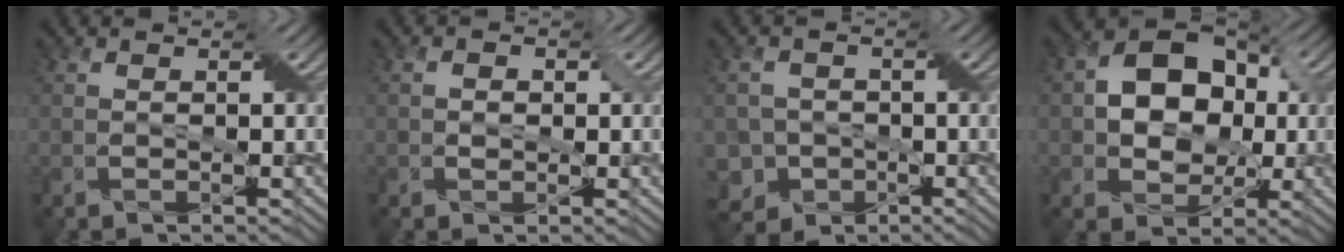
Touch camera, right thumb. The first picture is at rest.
{"total": 1.3, "force": [0.0, 1.0, 0.8], "torque": [-0.013, 0.001, 0.000]}
{"total": 6.5, "force": [-3.2, 5.4, 1.5], "torque": [-0.038, -0.013, -0.066]}
{"total": 11.3, "force": [1.0, 8.4, 7.5], "torque": [-0.124, 0.018, 0.003]}